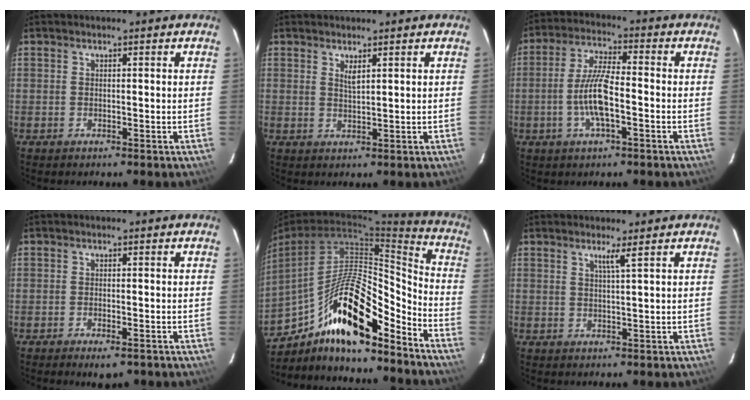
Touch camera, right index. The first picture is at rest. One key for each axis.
{"total": 1.7, "fx": 1.0, "fy": 0.4, "fz": 1.3, "tx": -0.023, "ty": -0.002, "tz": 0.018}
{"total": 8.6, "fx": -2.5, "fy": 2.1, "fz": 7.9, "tx": -0.162, "ty": 0.003, "tz": -0.049}
{"total": 3.5, "fx": -2.5, "fy": 1.3, "fz": 2.1, "tx": -0.043, "ty": -0.011, "tz": -0.038}
{"total": 19.0, "fx": -12.1, "fy": 5.6, "fz": 13.5, "tx": -0.236, "ty": 0.003, "tz": -0.206}
{"total": 1.7, "fx": 1.0, "fy": -0.6, "fz": 1.3, "tx": -0.022, "ty": -0.006, "tz": 0.016}